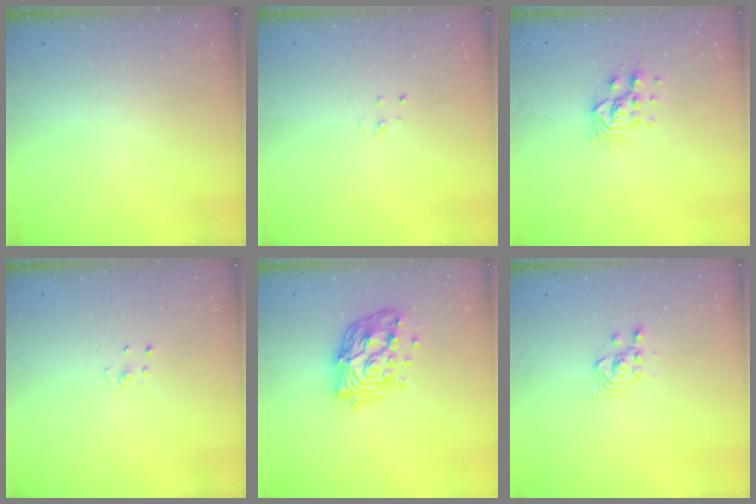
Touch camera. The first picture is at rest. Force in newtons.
{"total": 2.6, "press": 2.6, "slide": 0.2}
{"total": 8.3, "press": 8.3, "slide": 0.7}
{"total": 2.3, "press": 2.3, "slide": 0.2}
{"total": 15.6, "press": 15.6, "slide": 1.3}
{"total": 2.5, "press": 2.5, "slide": 0.2}